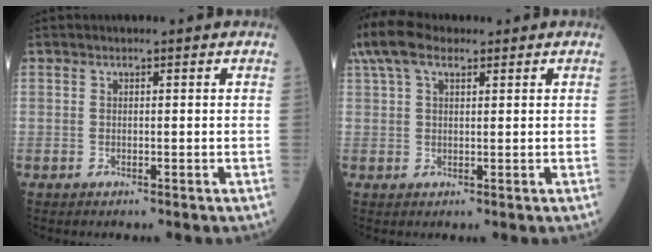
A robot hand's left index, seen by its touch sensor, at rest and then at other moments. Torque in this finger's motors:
{"motor_torque": [0.78, -0.68, 0.19, 0.10]}